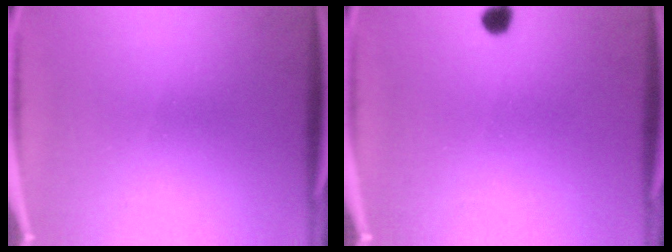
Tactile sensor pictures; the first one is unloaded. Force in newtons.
{"total": 2.0}